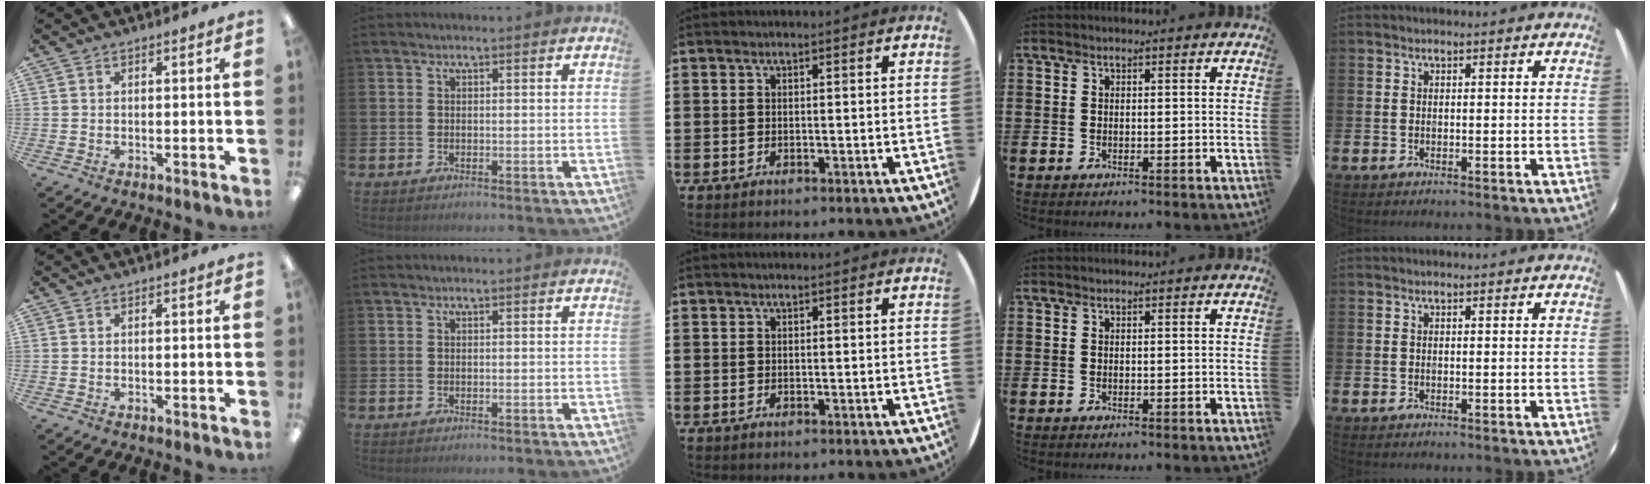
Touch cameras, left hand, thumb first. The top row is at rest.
{}